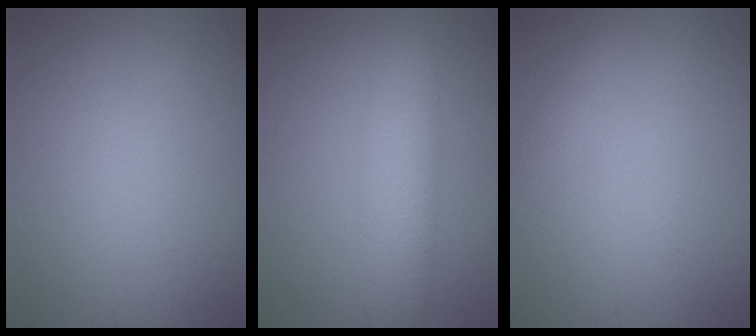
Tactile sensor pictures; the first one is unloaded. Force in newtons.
{"total": 4.5, "press": 4.5, "slide": 0.1}
{"total": 1.6, "press": 1.6, "slide": 0.2}